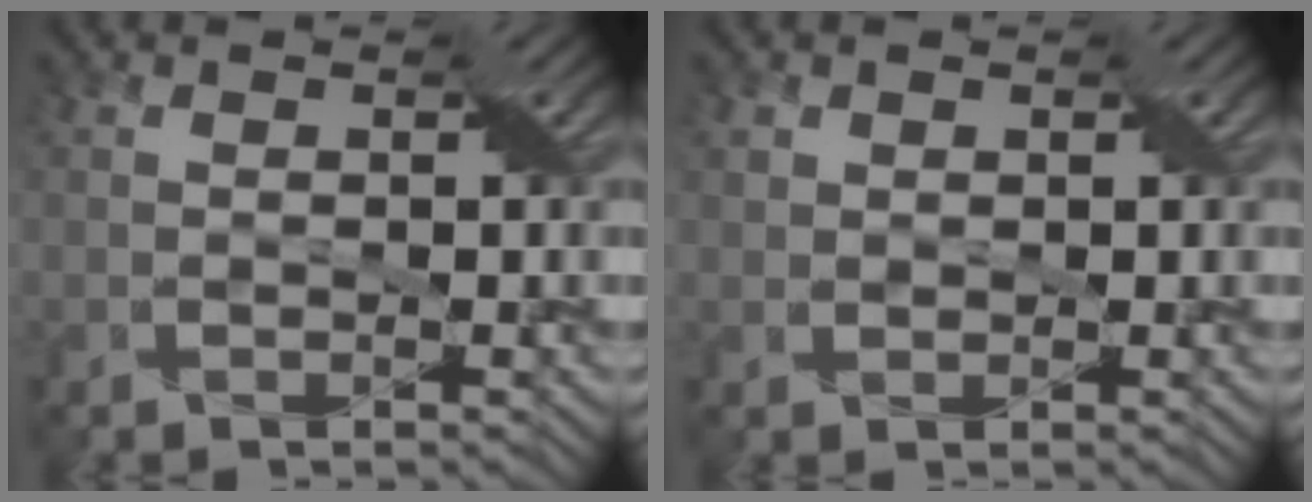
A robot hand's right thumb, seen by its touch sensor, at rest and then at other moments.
{"total": 1.1, "force": [0.6, 0.9, 0.1], "torque": [-0.008, 0.001, 0.012]}